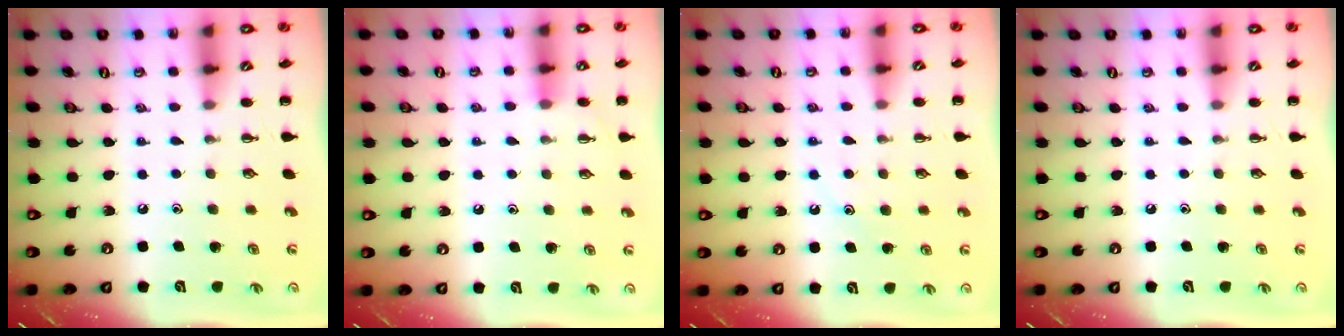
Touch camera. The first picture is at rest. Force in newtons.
{"total": 4.2, "press": 4.0, "slide": 1.2}
{"total": 9.5, "press": 9.5, "slide": 1.3}
{"total": 0.0}